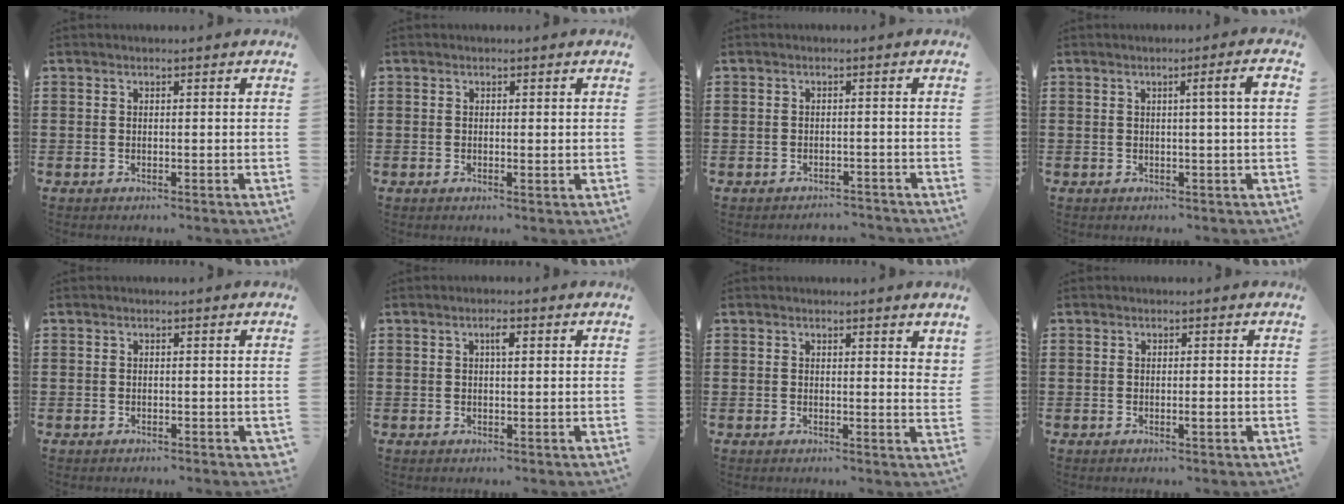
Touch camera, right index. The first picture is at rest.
{"total": 0.6, "force": [0.0, 0.1, 0.6], "torque": [-0.011, -0.001, 0.001]}
{"total": 1.9, "force": [-1.9, 0.3, -0.2], "torque": [-0.003, 0.002, -0.043]}
{"total": 3.7, "force": [0.7, -0.3, 3.6], "torque": [-0.058, -0.006, 0.006]}
{"total": 0.6, "force": [-0.3, 0.5, 0.1], "torque": [-0.003, 0.002, -0.008]}
{"total": 1.9, "force": [0.6, 0.6, 1.7], "torque": [-0.028, 0.004, 0.006]}
{"total": 1.3, "force": [1.0, 0.3, 0.6], "torque": [-0.007, 0.000, 0.018]}
{"total": 1.4, "force": [-0.4, 0.2, 1.3], "torque": [-0.022, -0.003, -0.007]}